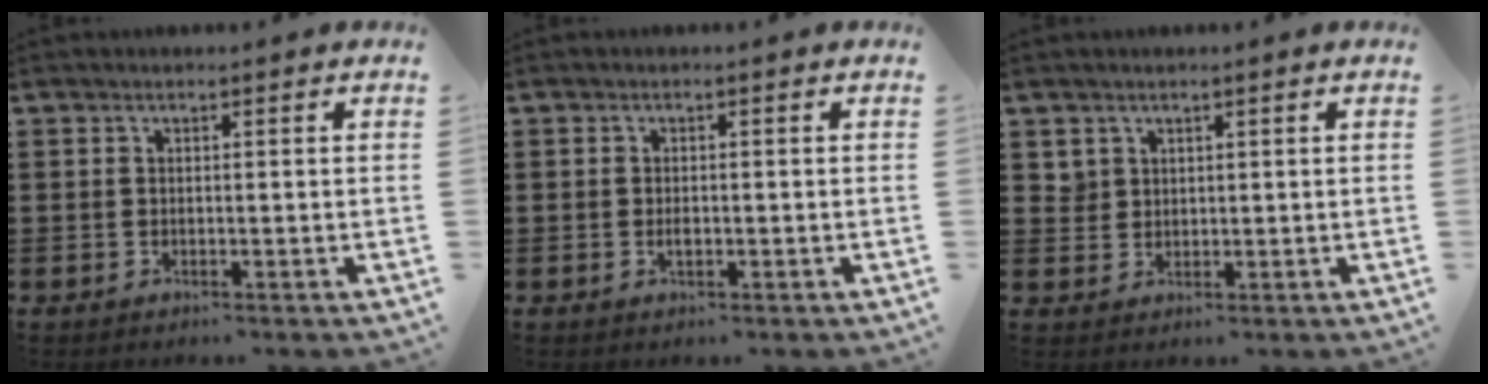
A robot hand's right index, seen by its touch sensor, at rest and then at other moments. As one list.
[{"total": 1.2, "force": [-0.3, 0.6, 1.0], "torque": [-0.019, -0.002, -0.005]}, {"total": 2.4, "force": [1.4, 1.8, 0.3], "torque": [-0.014, 0.008, 0.028]}]